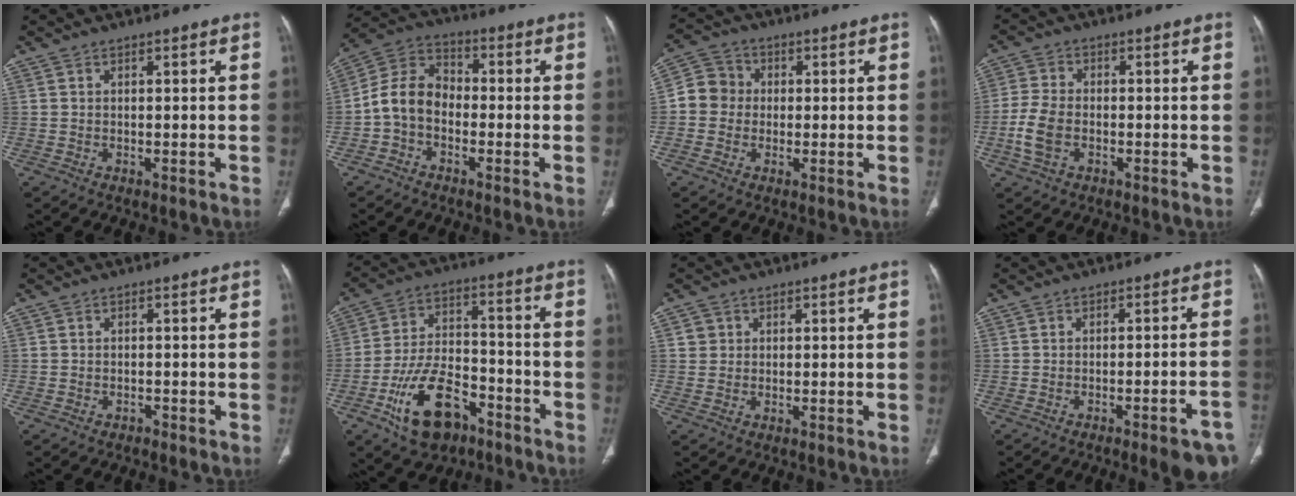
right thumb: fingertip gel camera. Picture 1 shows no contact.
{"total": 8.9, "force": [-2.1, 6.6, 5.6], "torque": [-0.093, 0.036, -0.056]}
{"total": 6.5, "force": [-0.2, 6.1, 2.2], "torque": [-0.022, 0.018, -0.016]}
{"total": 6.4, "force": [-1.8, 4.2, 4.5], "torque": [-0.104, 0.010, -0.038]}
{"total": 0.9, "force": [-0.8, 0.5, -0.1], "torque": [0.002, 0.005, -0.016]}
{"total": 15.3, "force": [-8.2, 8.7, 9.6], "torque": [-0.153, 0.059, -0.137]}
{"total": 1.7, "force": [0.5, 1.6, 0.2], "torque": [0.011, 0.005, 0.007]}
{"total": 10.1, "force": [-6.1, 1.6, 7.8], "torque": [-0.081, 0.029, -0.077]}